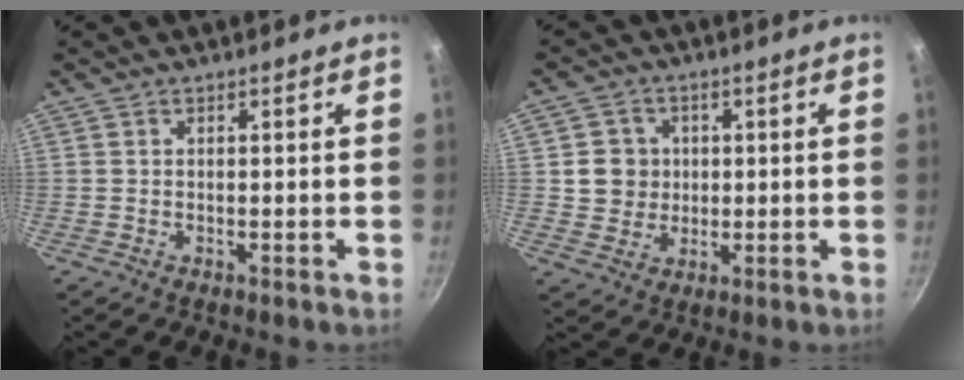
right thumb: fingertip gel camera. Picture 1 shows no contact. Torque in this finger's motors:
{"motor_torque": [-0.47, 0.62, 0.30, -0.30, 0.06]}